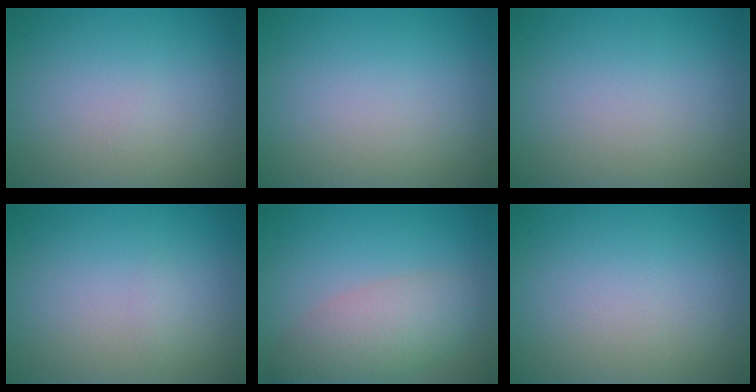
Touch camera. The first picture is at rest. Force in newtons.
{"total": 0.0}
{"total": 0.0}
{"total": 0.6, "press": 0.6, "slide": 0.0}
{"total": 4.7, "press": 4.7, "slide": 0.3}
{"total": 0.0}